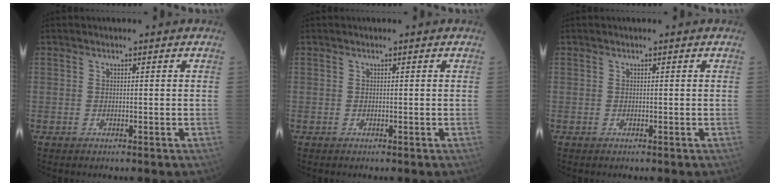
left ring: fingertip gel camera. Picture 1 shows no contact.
{"total": 0.0}
{"total": 0.0}